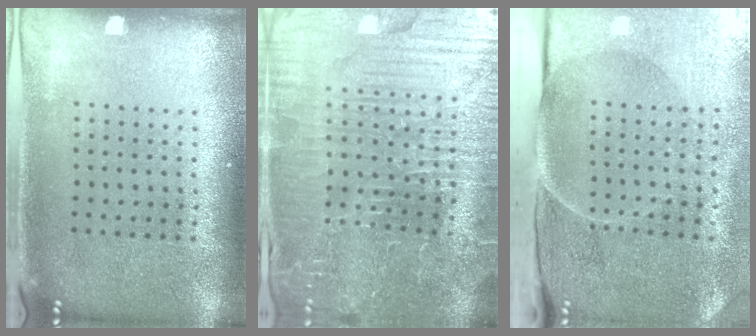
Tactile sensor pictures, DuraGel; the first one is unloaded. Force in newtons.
{"total": 4.6, "press": 4.6, "slide": 0.9}
{"total": 5.1, "press": 4.1, "slide": 3.1}